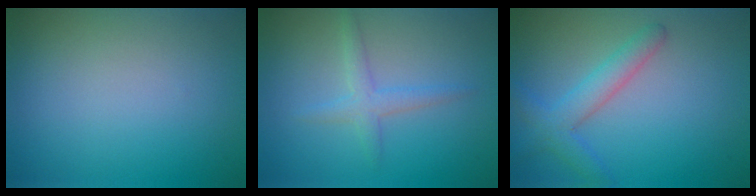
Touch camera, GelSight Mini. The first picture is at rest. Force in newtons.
{"total": 1.9, "press": 1.9, "slide": 0.1}
{"total": 2.2, "press": 2.2, "slide": 0.2}